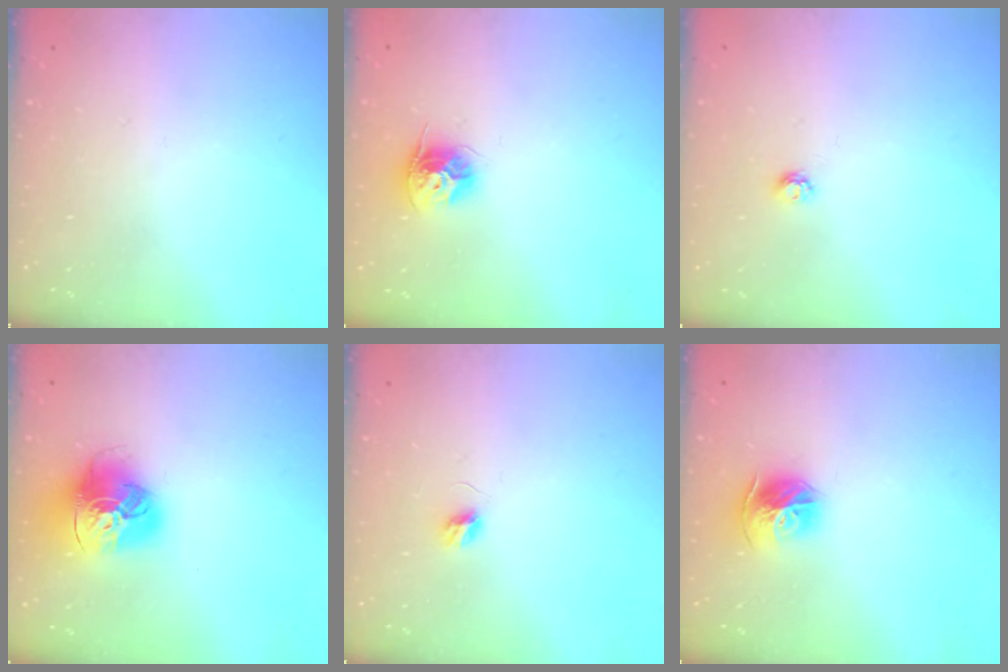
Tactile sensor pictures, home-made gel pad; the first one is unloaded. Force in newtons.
{"total": 10.1, "press": 10.1, "slide": 0.3}
{"total": 3.6, "press": 3.6, "slide": 0.5}
{"total": 16.4, "press": 16.3, "slide": 1.7}
{"total": 4.6, "press": 4.6, "slide": 0.5}
{"total": 11.3, "press": 11.2, "slide": 1.2}